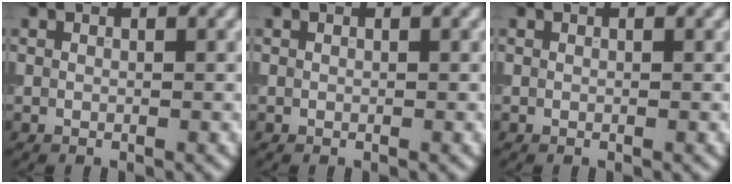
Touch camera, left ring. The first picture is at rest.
{"total": 0.0}
{"total": 0.0}